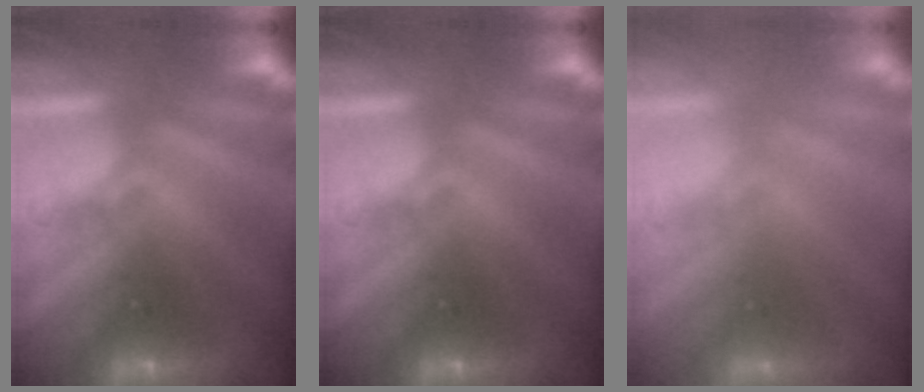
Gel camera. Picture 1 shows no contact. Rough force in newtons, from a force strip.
{"total": 0.0}
{"total": 2.7}